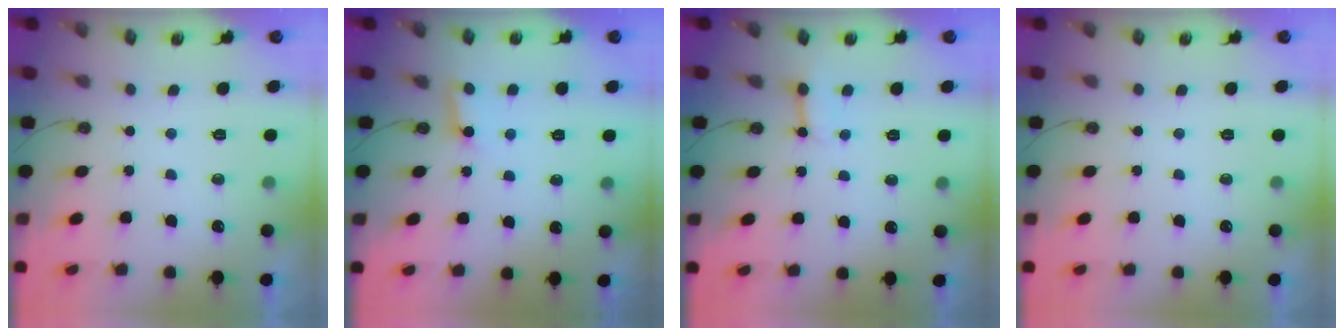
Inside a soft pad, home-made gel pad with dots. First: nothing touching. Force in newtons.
{"total": 2.9, "press": 2.9, "slide": 0.2}
{"total": 3.8, "press": 3.7, "slide": 0.7}
{"total": 0.0}